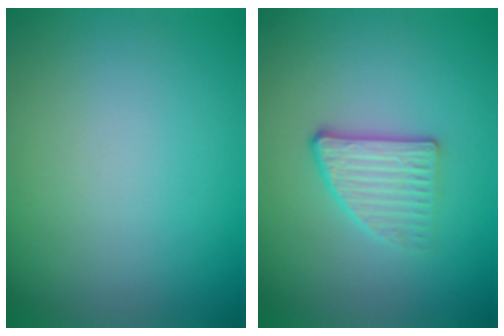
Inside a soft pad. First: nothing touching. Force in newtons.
{"total": 2.9, "press": 2.5, "slide": 1.4}